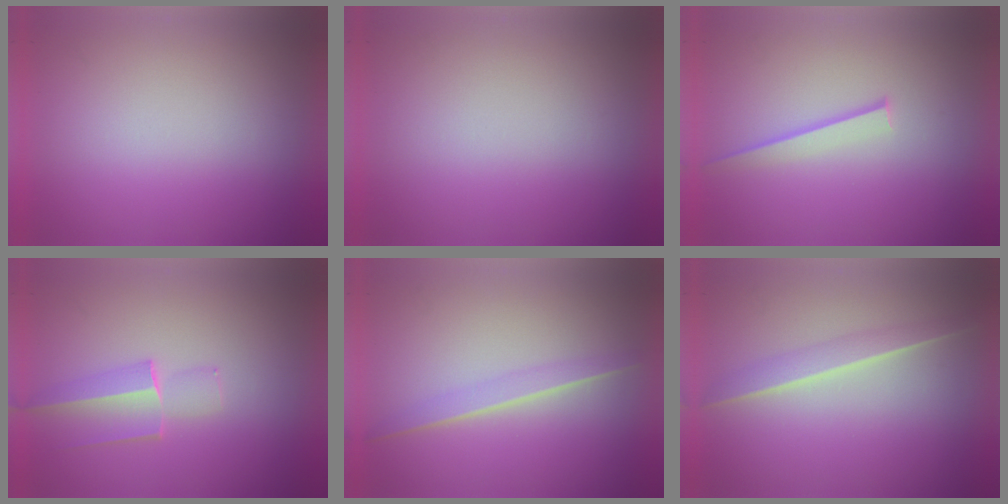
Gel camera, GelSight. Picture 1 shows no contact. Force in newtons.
{"total": 0.0}
{"total": 1.1}
{"total": 1.8}
{"total": 1.4}
{"total": 1.5}